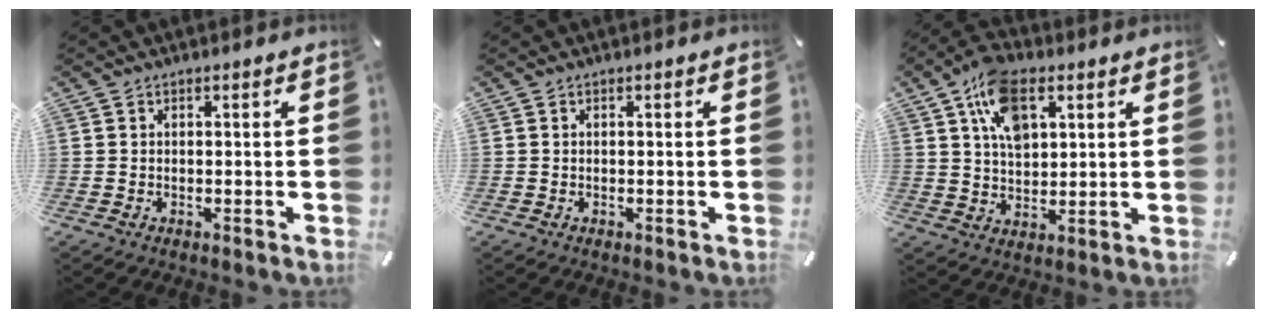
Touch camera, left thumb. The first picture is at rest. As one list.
[{"total": 0.0}, {"total": 12.1, "force": [5.3, 7.4, 8.0], "torque": [-0.158, -0.003, 0.094]}]